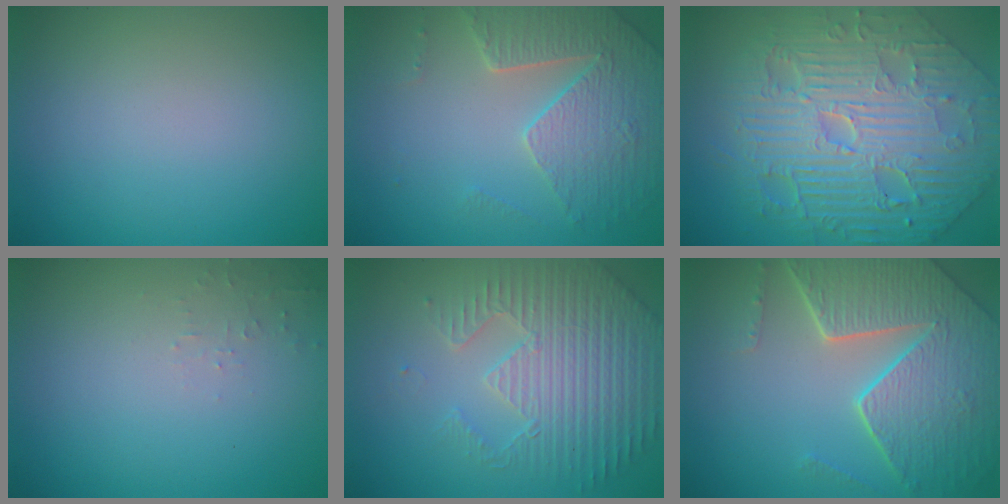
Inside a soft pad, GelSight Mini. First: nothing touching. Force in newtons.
{"total": 4.5, "press": 4.2, "slide": 1.5}
{"total": 11.8, "press": 7.8, "slide": 8.8}
{"total": 0.8, "press": 0.7, "slide": 0.1}
{"total": 4.9, "press": 4.6, "slide": 1.8}
{"total": 7.9, "press": 5.6, "slide": 5.6}